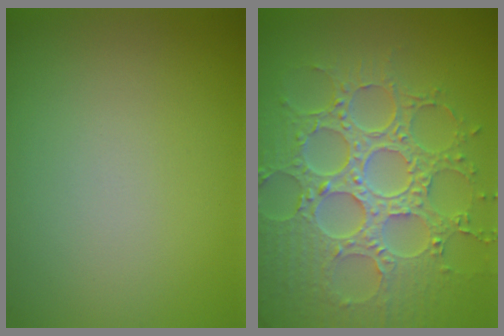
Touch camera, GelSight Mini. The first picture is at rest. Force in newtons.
{"total": 8.8, "press": 6.4, "slide": 5.9}